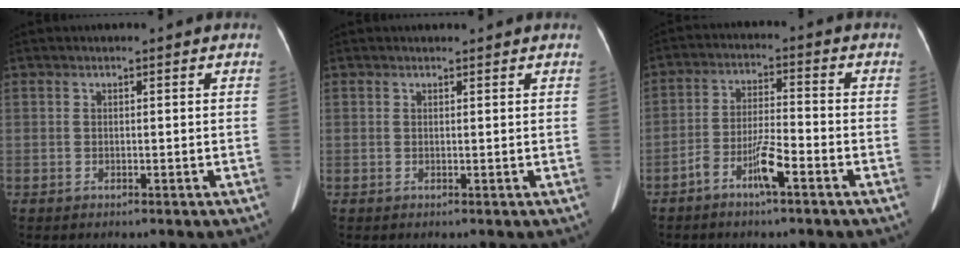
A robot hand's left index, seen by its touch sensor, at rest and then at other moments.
{"total": 0.7, "force": [0.7, 0.2, 0.0], "torque": [-0.011, 0.005, 0.011]}
{"total": 6.0, "force": [-3.7, 0.6, 4.7], "torque": [-0.098, 0.005, -0.069]}